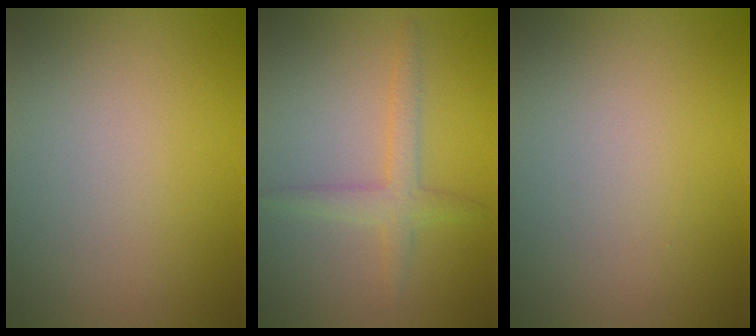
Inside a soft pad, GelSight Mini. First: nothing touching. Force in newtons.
{"total": 2.3, "press": 2.3, "slide": 0.1}
{"total": 0.0}